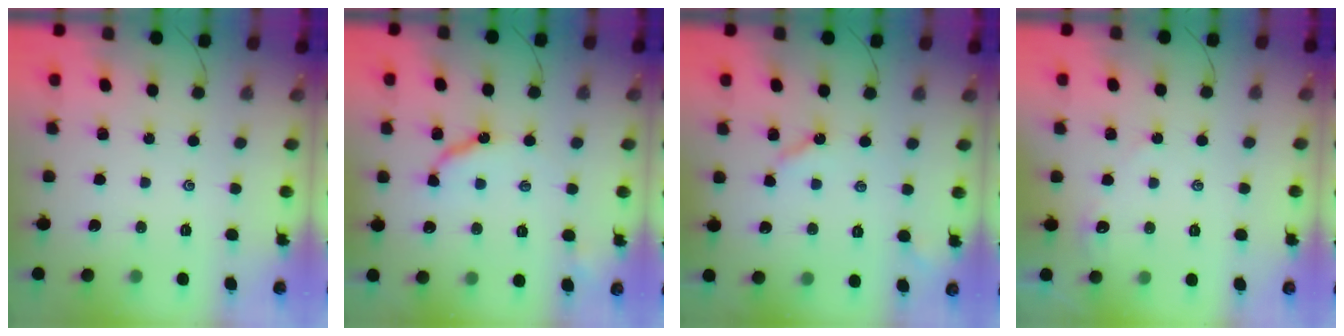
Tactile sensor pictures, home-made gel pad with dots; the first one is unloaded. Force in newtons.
{"total": 8.5, "press": 8.5, "slide": 0.6}
{"total": 4.4, "press": 4.3, "slide": 0.5}
{"total": 2.2, "press": 2.2, "slide": 0.3}